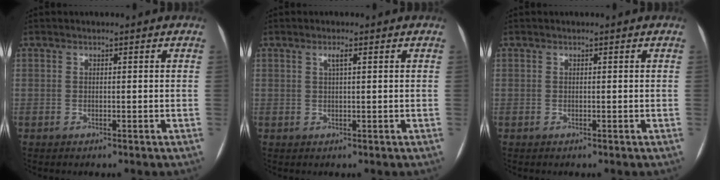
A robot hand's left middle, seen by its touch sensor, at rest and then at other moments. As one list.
[{"total": 1.4, "force": [0.6, 0.0, 1.2], "torque": [-0.024, 0.003, 0.011]}, {"total": 0.0}]